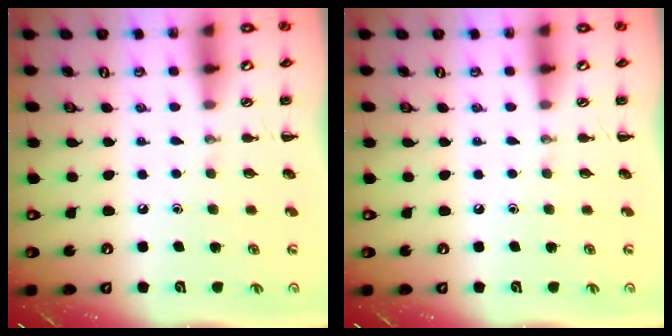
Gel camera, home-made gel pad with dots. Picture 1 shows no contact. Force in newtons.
{"total": 0.0}